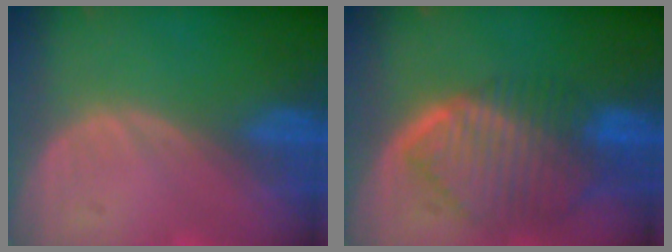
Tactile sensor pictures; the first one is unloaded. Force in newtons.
{"total": 10.1, "press": 8.6, "slide": 5.2}